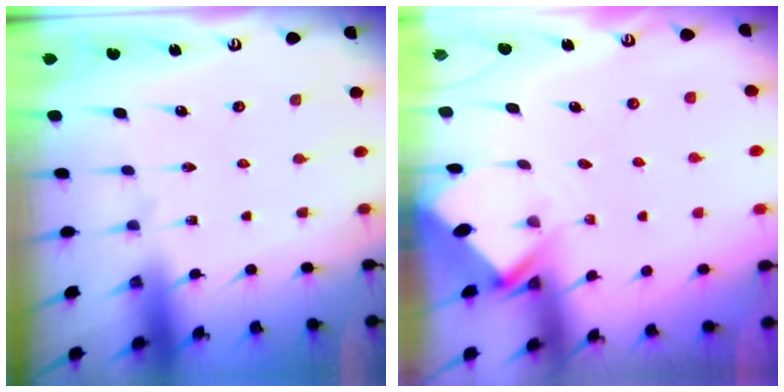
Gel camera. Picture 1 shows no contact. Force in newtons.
{"total": 2.8, "press": 2.8, "slide": 0.2}